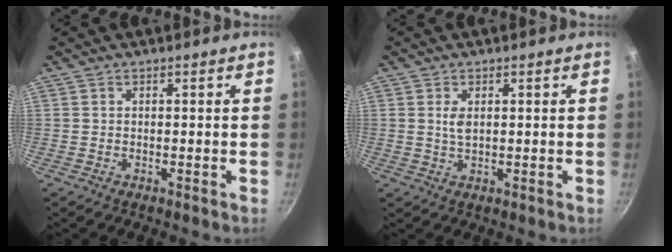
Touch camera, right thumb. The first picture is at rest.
{"total": 2.5, "force": [0.6, 1.3, 2.1], "torque": [-0.041, -0.004, 0.015]}